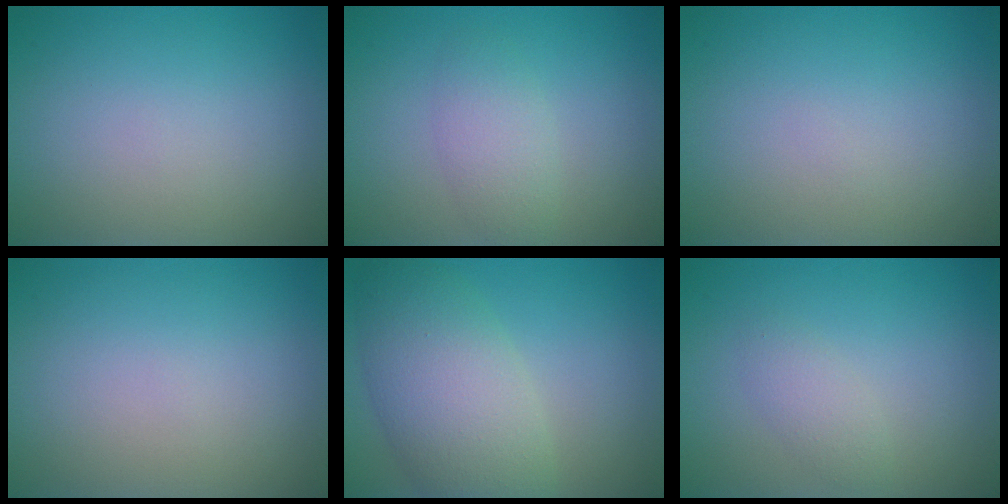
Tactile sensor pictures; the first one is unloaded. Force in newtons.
{"total": 2.4, "press": 2.4, "slide": 0.2}
{"total": 0.0}
{"total": 0.0}
{"total": 7.4, "press": 7.4, "slide": 0.4}
{"total": 1.6, "press": 1.6, "slide": 0.1}